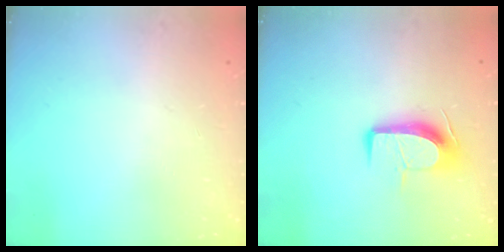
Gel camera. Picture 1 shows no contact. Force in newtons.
{"total": 10.5, "press": 10.5, "slide": 0.9}